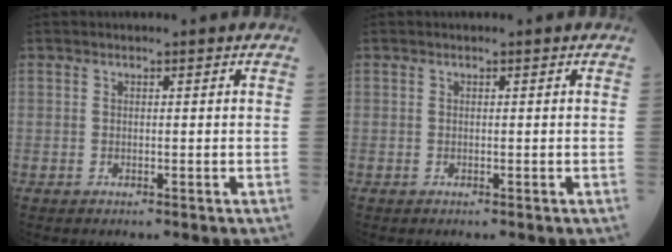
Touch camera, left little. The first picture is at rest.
{"total": 0.0}